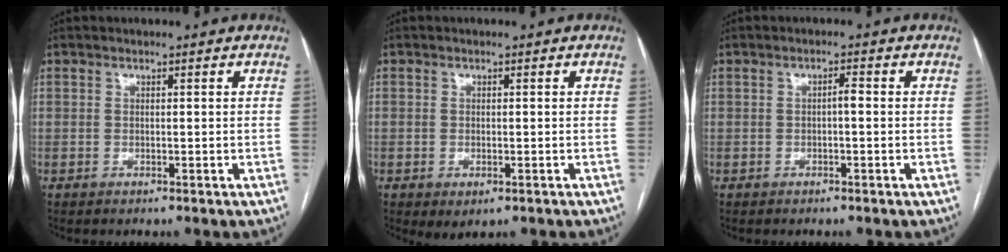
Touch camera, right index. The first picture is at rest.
{"total": 2.2, "force": [-0.9, 1.1, 1.7], "torque": [-0.024, -0.004, -0.002]}
{"total": 1.3, "force": [-0.2, 0.3, 1.3], "torque": [-0.020, 0.004, -0.004]}